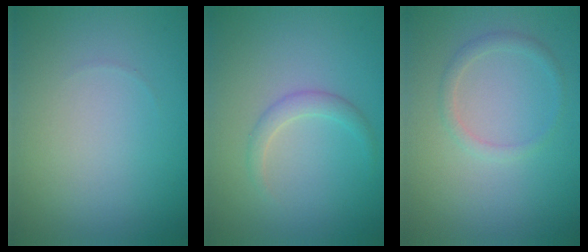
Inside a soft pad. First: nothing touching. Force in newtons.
{"total": 1.5, "press": 1.5, "slide": 0.1}
{"total": 1.4, "press": 1.4, "slide": 0.1}